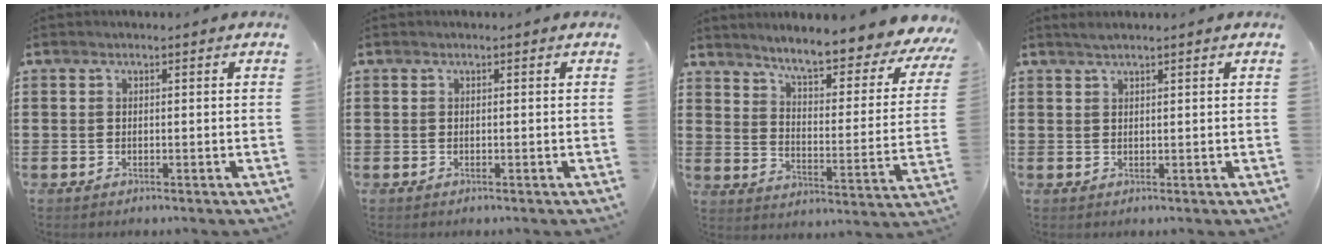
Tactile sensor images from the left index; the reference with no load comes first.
{"total": 0.0}
{"total": 6.9, "force": [5.9, -0.2, 3.6], "torque": [-0.086, -0.046, 0.093]}
{"total": 1.4, "force": [1.1, 0.0, 0.8], "torque": [-0.016, 0.002, 0.021]}